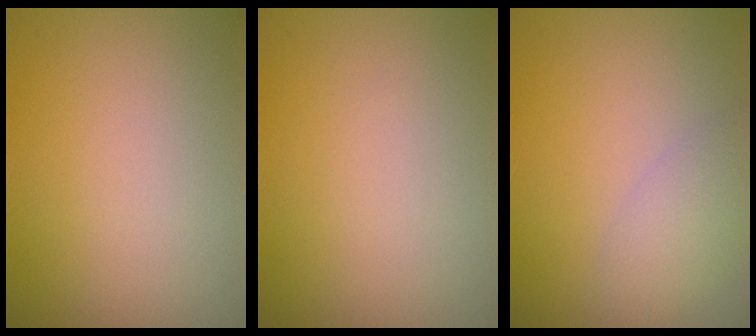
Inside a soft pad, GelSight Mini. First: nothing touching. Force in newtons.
{"total": 0.0}
{"total": 2.7, "press": 2.7, "slide": 0.2}